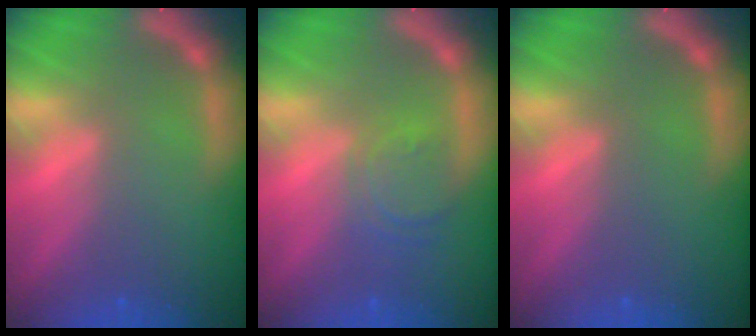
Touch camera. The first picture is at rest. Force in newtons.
{"total": 3.5}
{"total": 0.0}